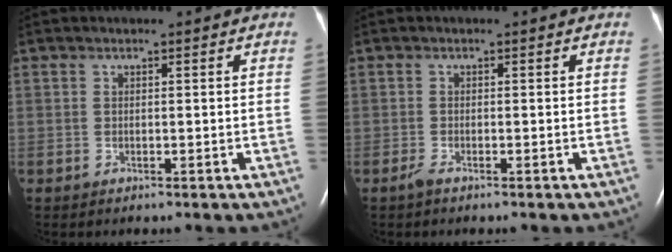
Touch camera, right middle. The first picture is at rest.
{"total": 0.9, "force": [-0.7, 0.0, 0.6], "torque": [-0.022, -0.004, -0.017]}